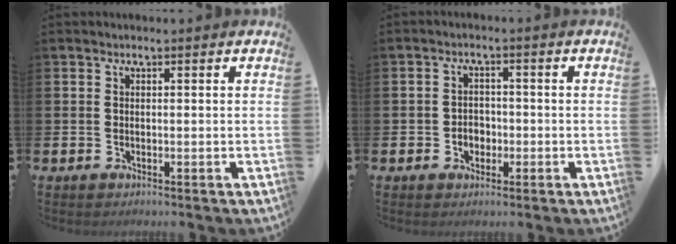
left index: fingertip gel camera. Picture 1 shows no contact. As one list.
[{"total": 2.5, "force": [-0.8, 2.1, 1.1], "torque": [-0.016, 0.002, -0.021]}]